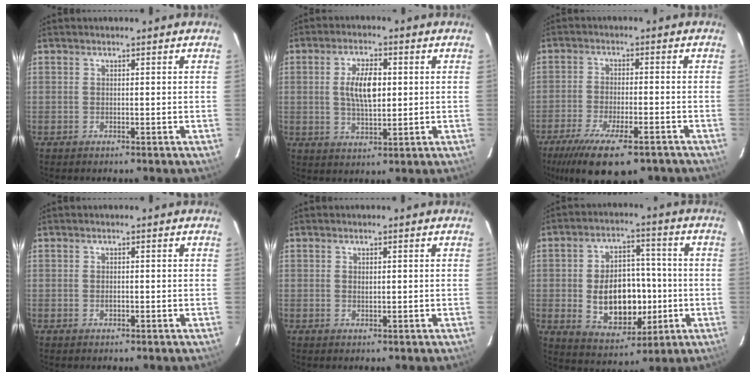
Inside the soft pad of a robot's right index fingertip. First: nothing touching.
{"total": 7.5, "force": [1.0, 3.3, 6.7], "torque": [-0.124, 0.005, 0.021]}
{"total": 16.2, "force": [-11.5, 4.7, 10.3], "torque": [-0.209, -0.050, -0.182]}
{"total": 0.9, "force": [-0.2, 0.8, 0.4], "torque": [-0.006, 0.000, -0.002]}
{"total": 1.0, "force": [0.3, 0.5, 0.8], "torque": [-0.013, 0.002, 0.005]}
{"total": 14.3, "force": [-2.0, 9.7, 10.4], "torque": [-0.202, 0.014, -0.006]}